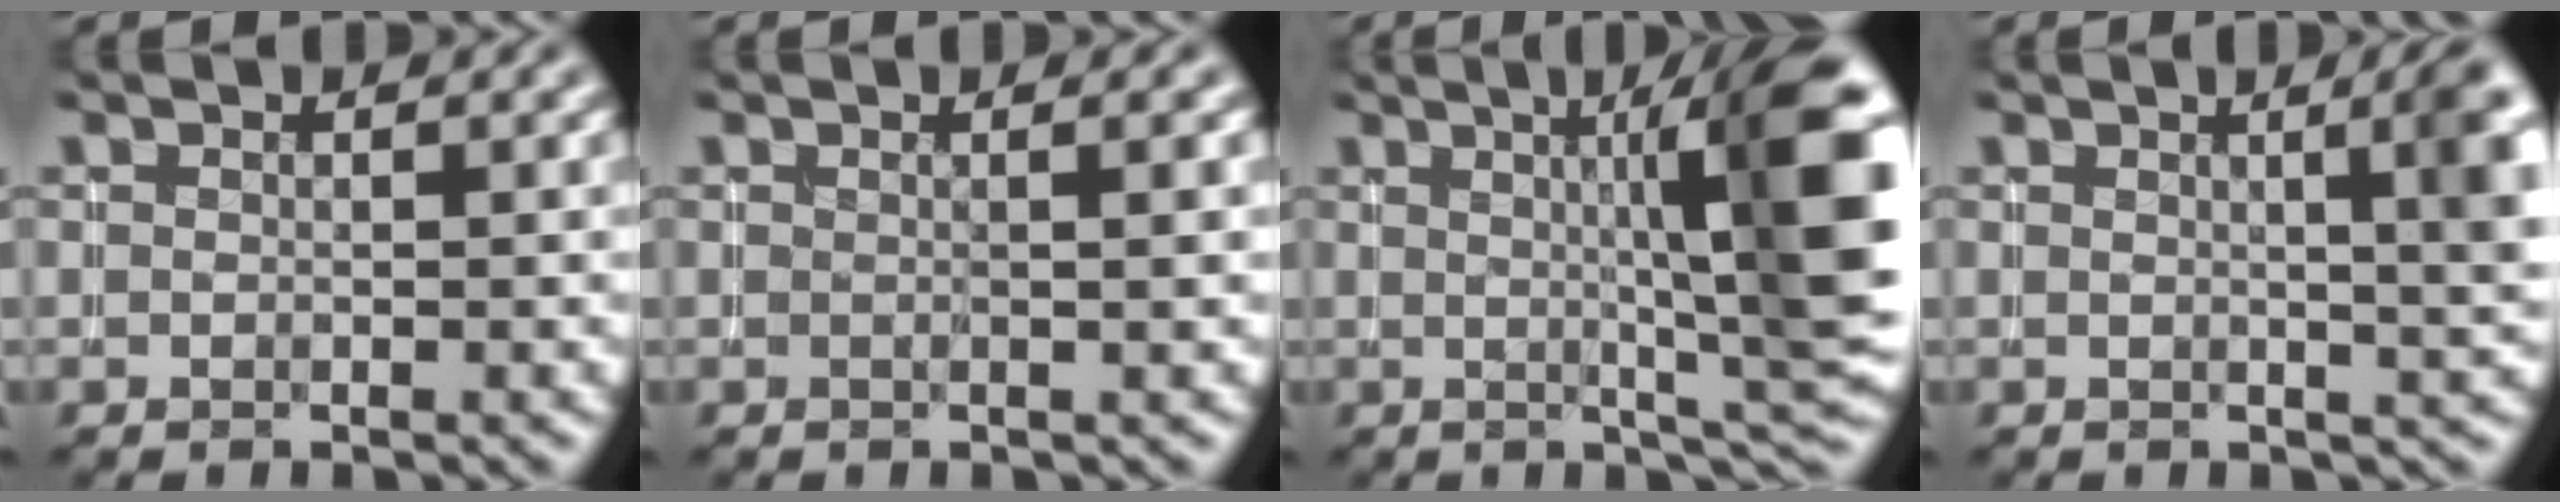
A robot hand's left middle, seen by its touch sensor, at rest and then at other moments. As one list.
[{"total": 1.8, "force": [0.3, 0.6, 1.7], "torque": [-0.016, -0.001, -0.004]}, {"total": 12.0, "force": [1.9, 2.0, 11.7], "torque": [-0.141, 0.002, 0.027]}, {"total": 6.8, "force": [1.4, 2.3, 6.3], "torque": [-0.033, 0.017, 0.012]}]